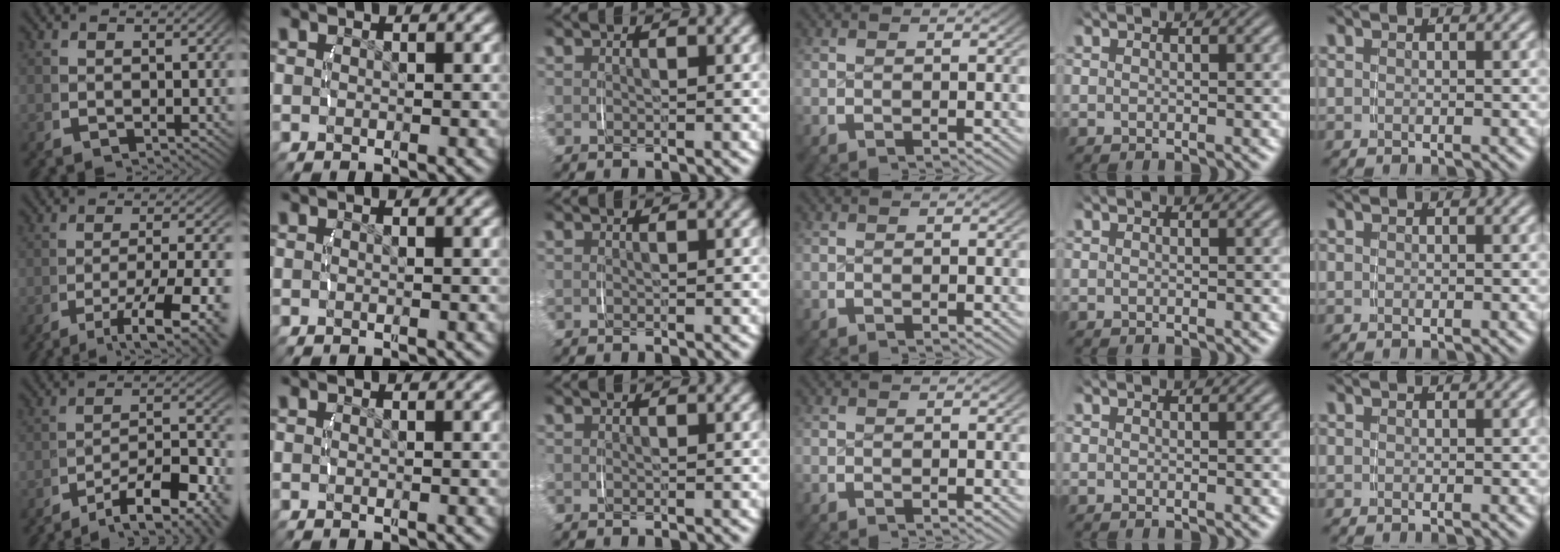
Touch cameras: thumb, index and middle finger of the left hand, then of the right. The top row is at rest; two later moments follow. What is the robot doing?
{"motion": "lift_and_place", "object": "jewelry box"}